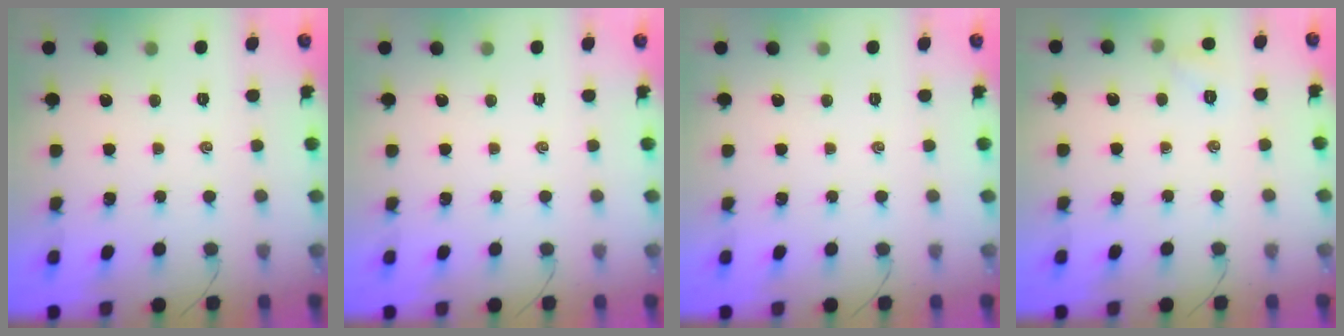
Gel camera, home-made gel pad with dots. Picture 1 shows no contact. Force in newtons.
{"total": 0.0}
{"total": 0.0}
{"total": 4.3, "press": 4.1, "slide": 1.4}